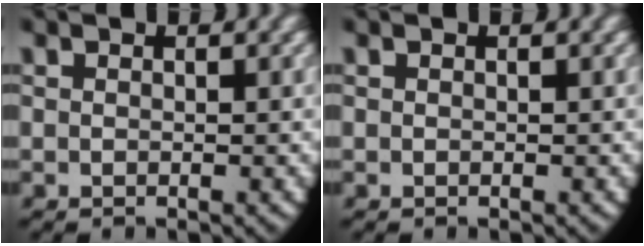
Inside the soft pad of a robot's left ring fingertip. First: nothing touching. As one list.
[{"total": 0.0}]